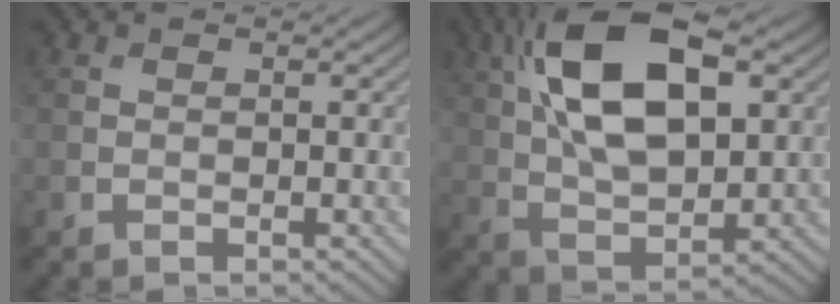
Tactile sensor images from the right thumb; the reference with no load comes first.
{"total": 15.4, "force": [5.0, 7.4, 12.6], "torque": [-0.248, 0.021, 0.082]}